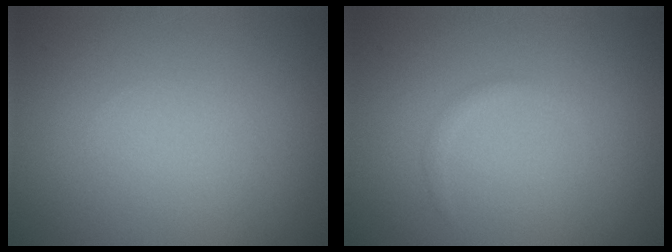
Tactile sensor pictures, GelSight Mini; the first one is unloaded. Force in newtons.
{"total": 0.5, "press": 0.5, "slide": 0.0}